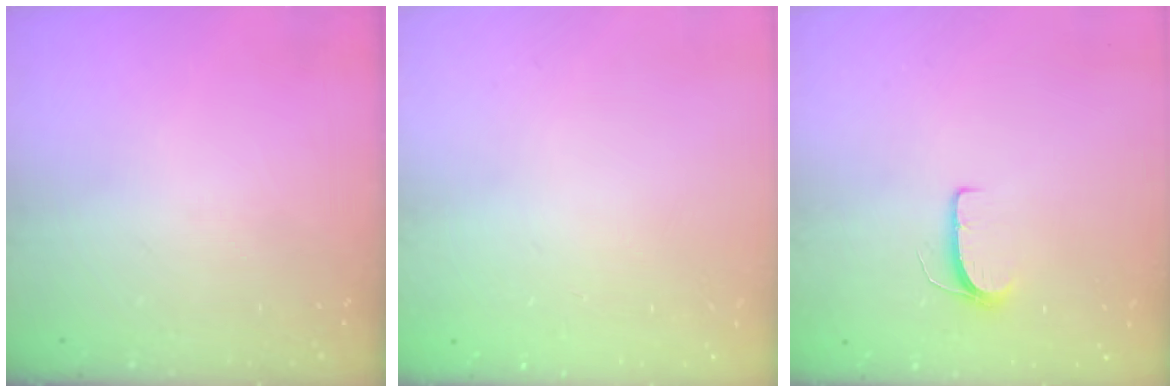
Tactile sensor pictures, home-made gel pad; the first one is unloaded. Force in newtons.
{"total": 0.0}
{"total": 6.1, "press": 6.1, "slide": 0.5}